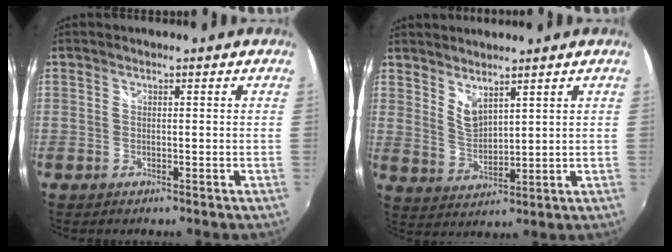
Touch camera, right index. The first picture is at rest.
{"total": 4.7, "force": [4.0, 1.3, 2.3], "torque": [-0.039, -0.008, 0.076]}